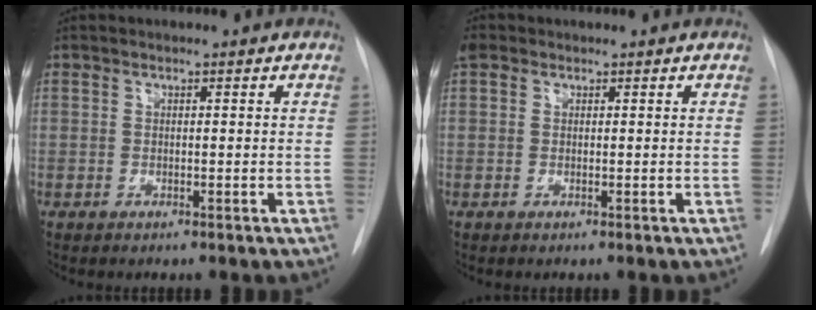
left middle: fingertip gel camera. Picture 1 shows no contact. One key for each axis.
{"total": 1.9, "fx": 1.0, "fy": 1.5, "fz": 0.6, "tx": -0.016, "ty": 0.020, "tz": 0.017}